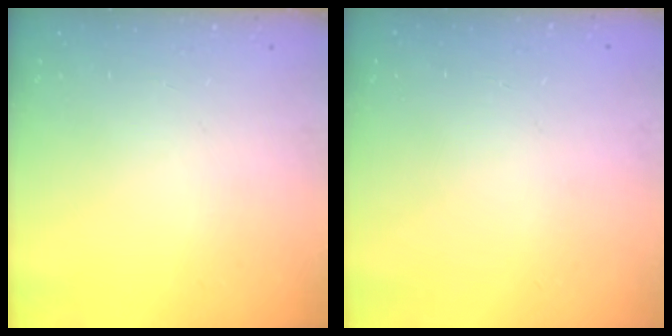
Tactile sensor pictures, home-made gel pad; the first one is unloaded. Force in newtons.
{"total": 0.0}